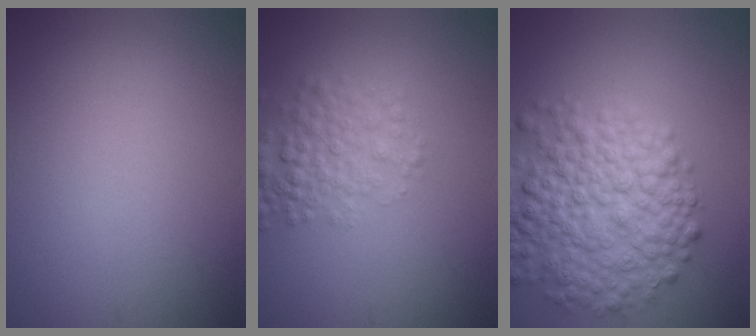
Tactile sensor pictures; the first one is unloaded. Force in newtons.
{"total": 3.5, "press": 3.5, "slide": 0.1}
{"total": 8.5, "press": 8.4, "slide": 0.4}